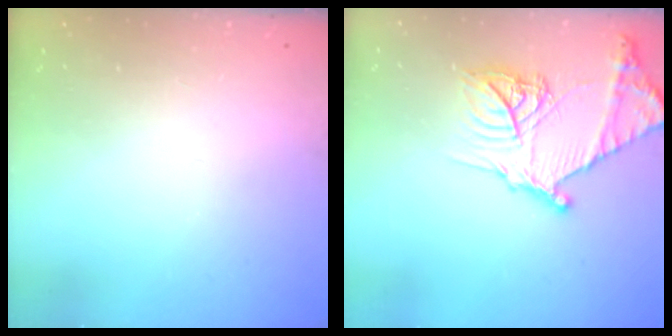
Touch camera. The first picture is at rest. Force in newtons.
{"total": 20.3, "press": 20.3, "slide": 1.7}